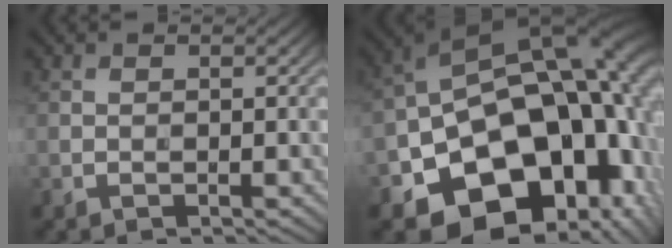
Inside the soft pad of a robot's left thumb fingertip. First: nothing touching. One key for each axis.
{"total": 20.8, "fx": -7.8, "fy": 14.3, "fz": 13.0, "tx": -0.204, "ty": -0.036, "tz": -0.108}